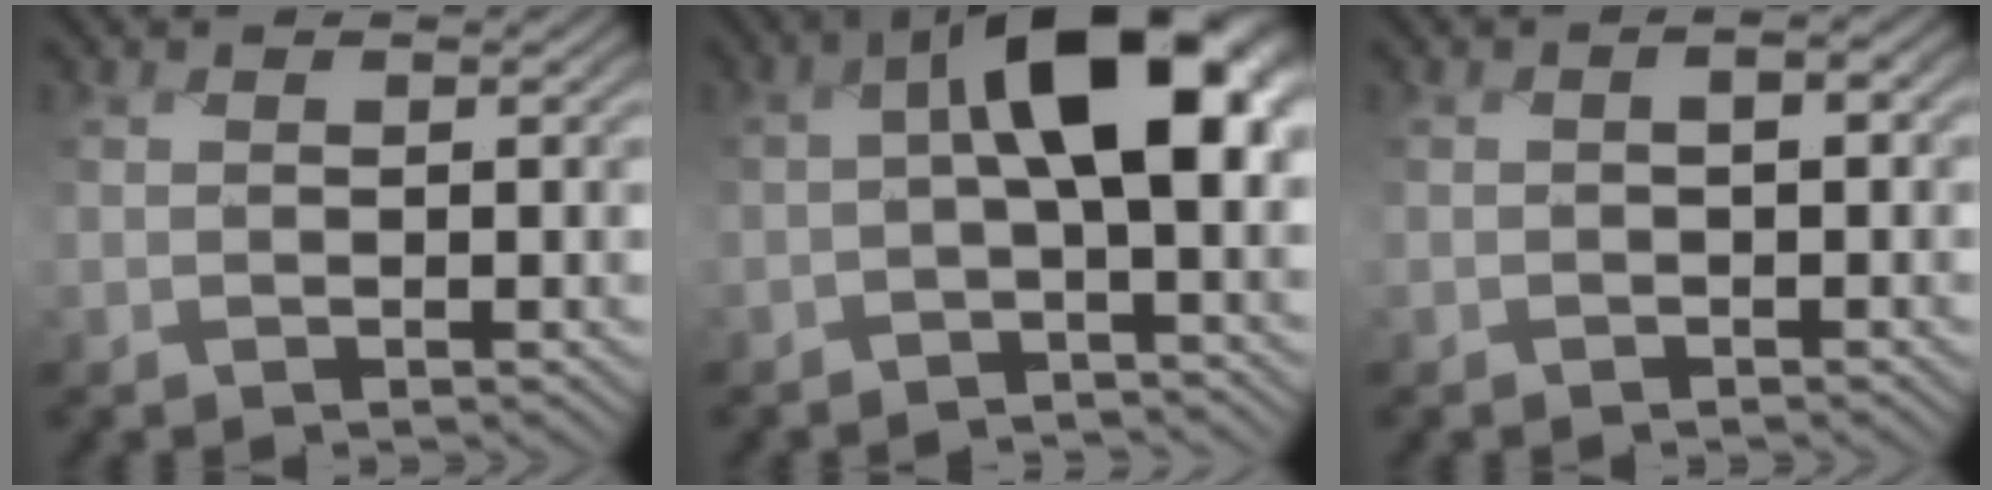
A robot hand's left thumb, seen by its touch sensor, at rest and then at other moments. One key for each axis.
{"total": 9.3, "fx": -0.2, "fy": 4.3, "fz": 8.2, "tx": -0.136, "ty": 0.003, "tz": -0.014}
{"total": 2.1, "fx": -0.2, "fy": 1.2, "fz": 1.7, "tx": -0.031, "ty": 0.001, "tz": -0.004}